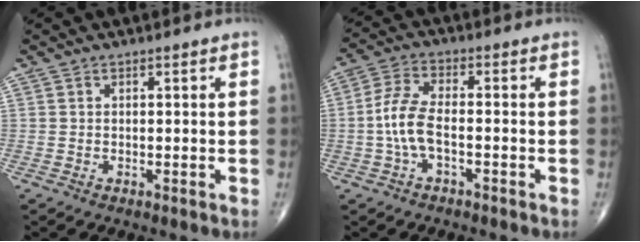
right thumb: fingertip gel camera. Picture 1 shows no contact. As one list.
[{"total": 7.0, "force": [-1.7, 3.1, 6.1], "torque": [-0.140, 0.024, -0.036]}]